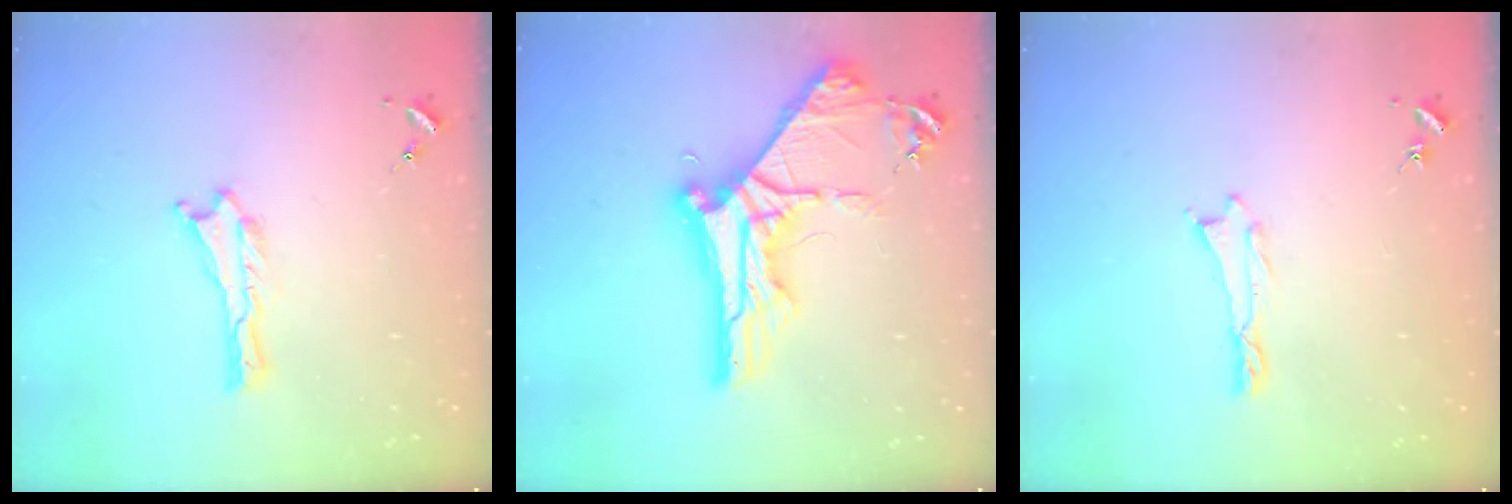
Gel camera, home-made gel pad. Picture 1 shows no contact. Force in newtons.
{"total": 10.4, "press": 10.3, "slide": 1.3}
{"total": 0.5, "press": 0.5, "slide": 0.2}